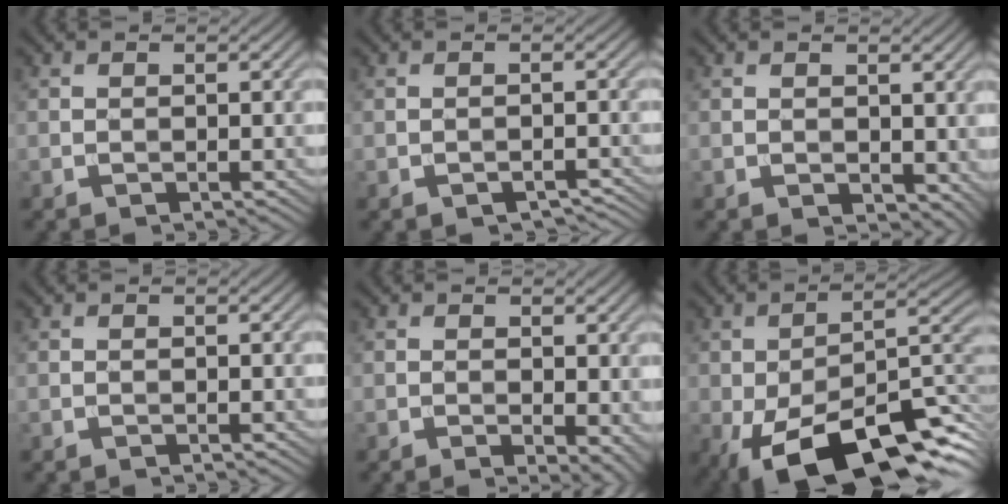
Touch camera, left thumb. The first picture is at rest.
{"total": 1.7, "force": [-1.3, 0.8, 0.9], "torque": [-0.013, 0.000, -0.014]}
{"total": 2.4, "force": [0.8, 1.6, 1.6], "torque": [-0.030, -0.008, 0.020]}
{"total": 0.0}
{"total": 3.1, "force": [-0.4, 1.4, 2.8], "torque": [-0.035, -0.006, -0.004]}
{"total": 19.0, "force": [-9.5, 8.6, 14.1], "torque": [-0.221, -0.031, -0.149]}